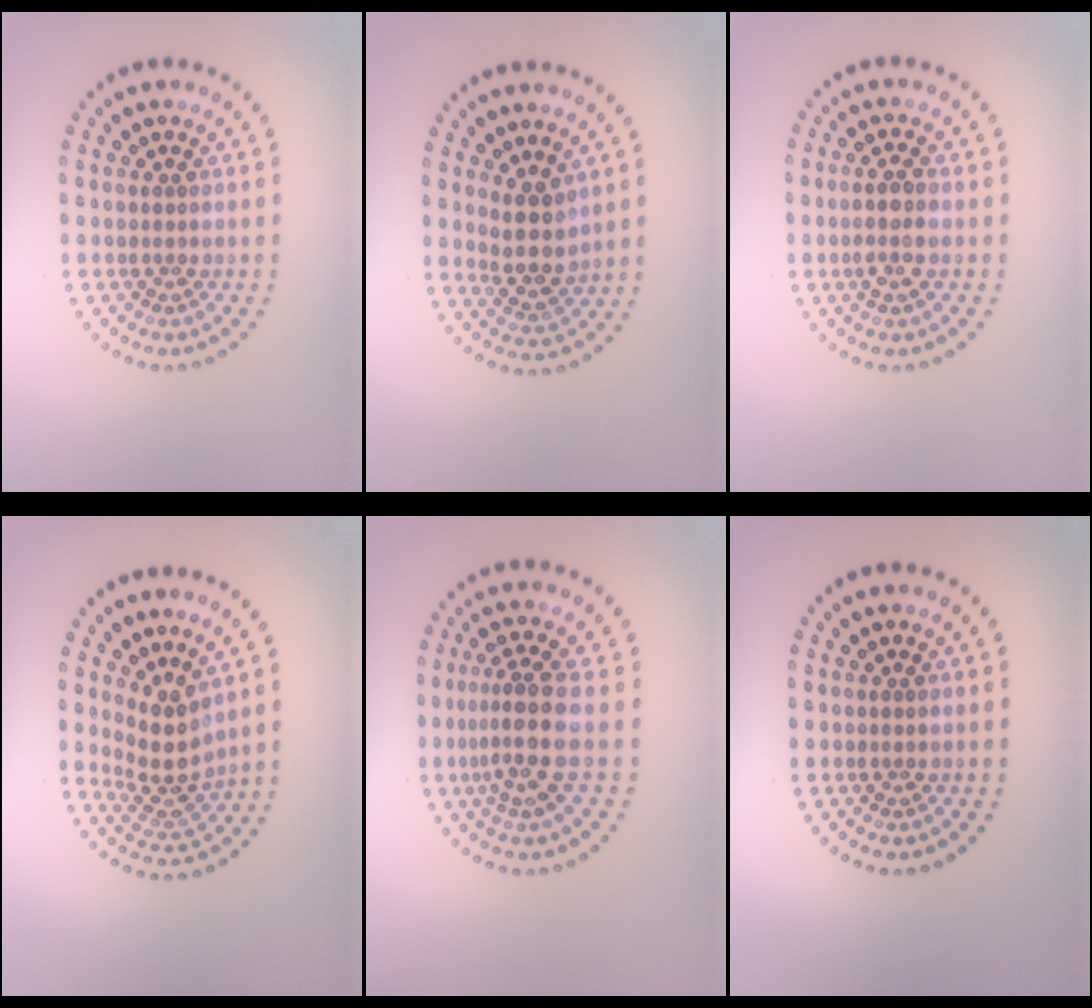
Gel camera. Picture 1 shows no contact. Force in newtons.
{"total": 3.0, "press": 2.6, "slide": 1.5}
{"total": 2.2, "press": 2.0, "slide": 0.7}
{"total": 3.5, "press": 2.7, "slide": 2.3}
{"total": 4.0, "press": 3.1, "slide": 2.6}
{"total": 0.0}